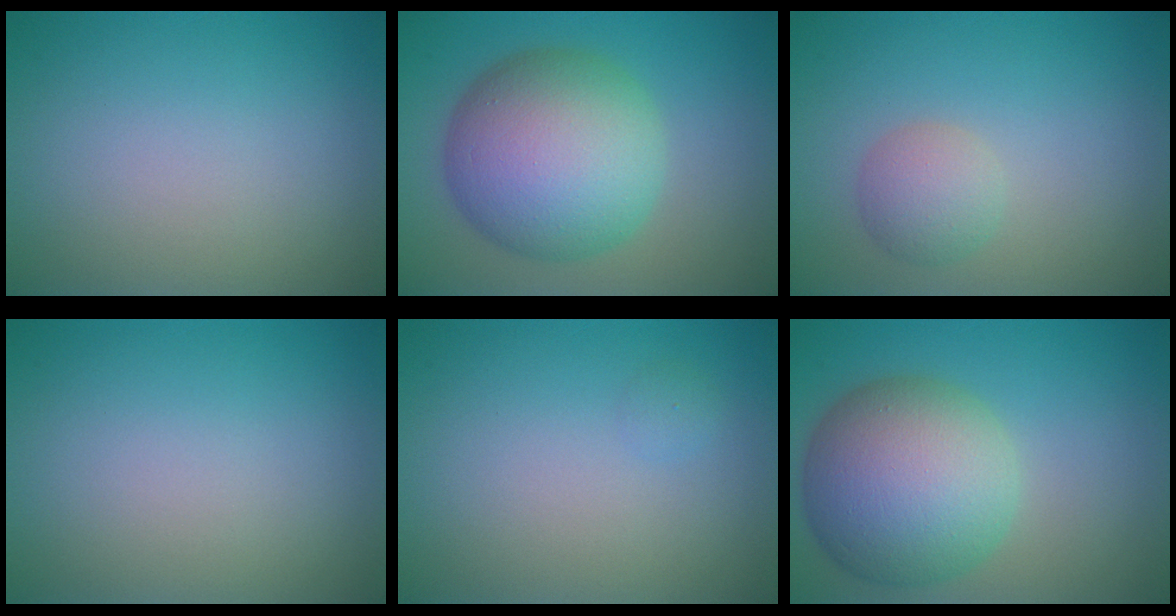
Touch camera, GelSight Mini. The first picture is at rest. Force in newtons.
{"total": 11.4, "press": 11.4, "slide": 0.3}
{"total": 2.4, "press": 2.4, "slide": 0.1}
{"total": 0.0}
{"total": 0.7, "press": 0.7, "slide": 0.1}
{"total": 10.4, "press": 10.4, "slide": 0.5}